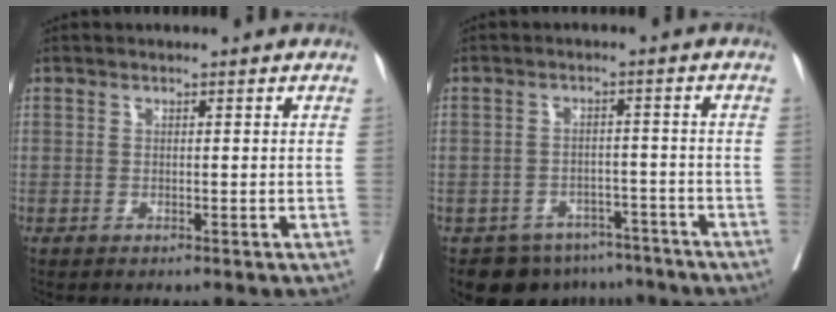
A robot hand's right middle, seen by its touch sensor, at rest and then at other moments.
{"total": 9.0, "force": [-6.9, 5.5, 1.7], "torque": [-0.009, 0.017, -0.087]}